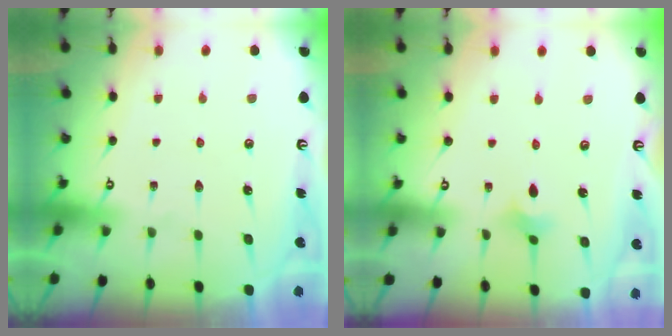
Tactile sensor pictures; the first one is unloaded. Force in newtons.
{"total": 2.3, "press": 2.2, "slide": 0.5}